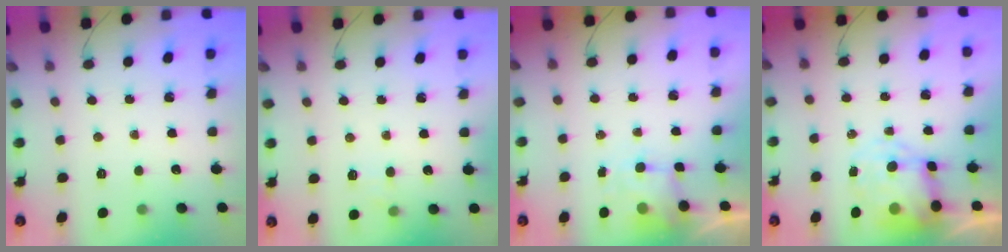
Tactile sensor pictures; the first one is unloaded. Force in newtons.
{"total": 4.8, "press": 4.6, "slide": 1.3}
{"total": 3.9, "press": 3.8, "slide": 0.9}
{"total": 9.2, "press": 9.0, "slide": 2.3}